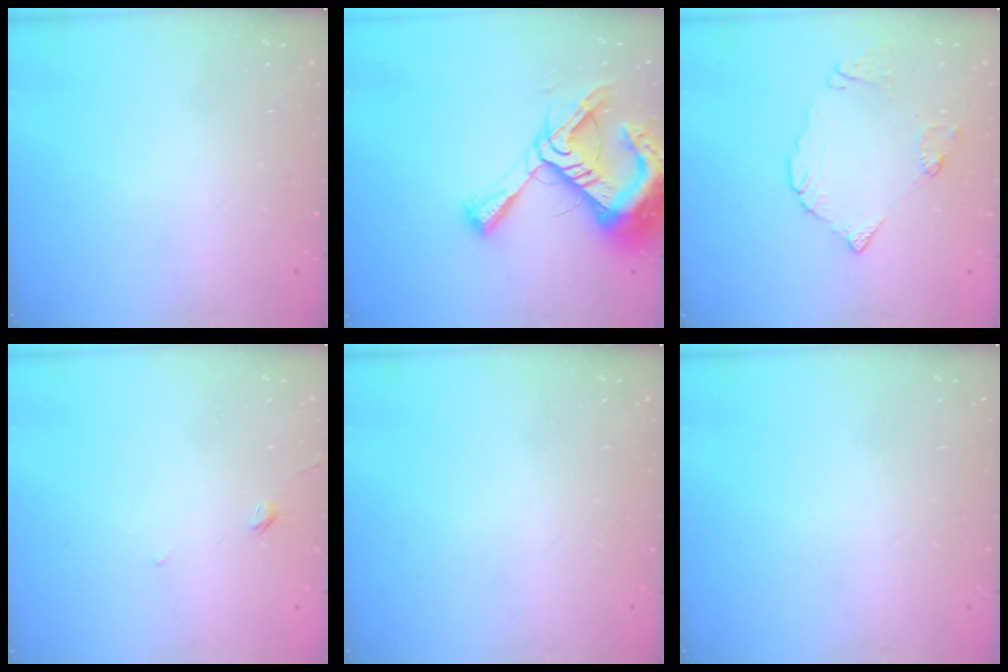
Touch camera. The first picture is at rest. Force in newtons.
{"total": 17.4, "press": 17.3, "slide": 1.8}
{"total": 9.0, "press": 9.0, "slide": 0.8}
{"total": 2.0, "press": 1.9, "slide": 0.5}
{"total": 0.0}
{"total": 0.0}